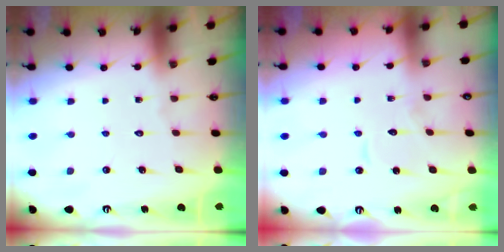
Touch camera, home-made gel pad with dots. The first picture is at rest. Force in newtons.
{"total": 5.5, "press": 5.5, "slide": 0.6}